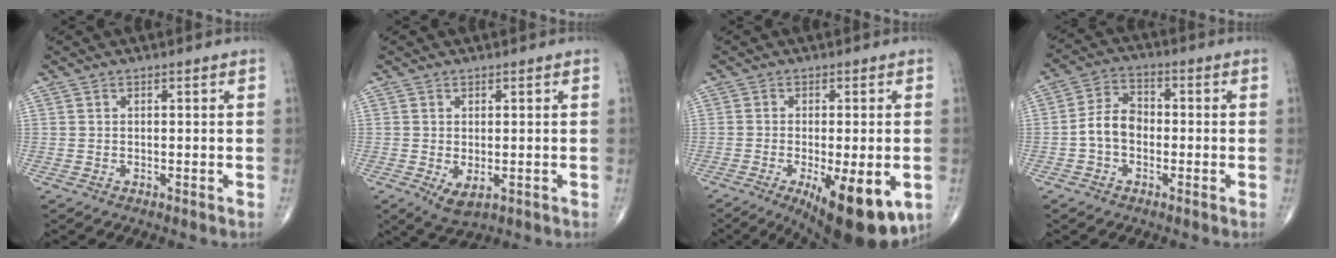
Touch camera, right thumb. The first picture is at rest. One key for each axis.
{"total": 3.5, "fx": -0.8, "fy": 1.8, "fz": 3.0, "tx": -0.042, "ty": -0.007, "tz": 0.000}
{"total": 15.4, "fx": -5.7, "fy": 5.3, "fz": 13.3, "tx": -0.160, "ty": -0.017, "tz": -0.070}
{"total": 6.7, "fx": -1.3, "fy": 4.7, "fz": 4.6, "tx": -0.075, "ty": 0.027, "tz": -0.037}